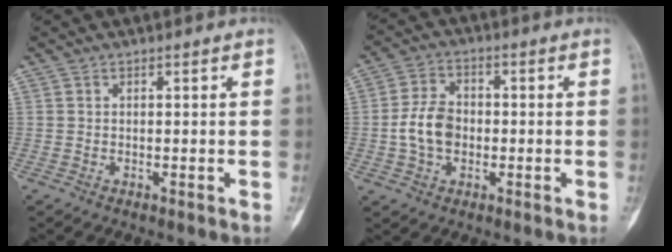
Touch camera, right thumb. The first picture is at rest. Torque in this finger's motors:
{"motor_torque": [1.15, 0.91, 0.42, -0.44, 0.07]}